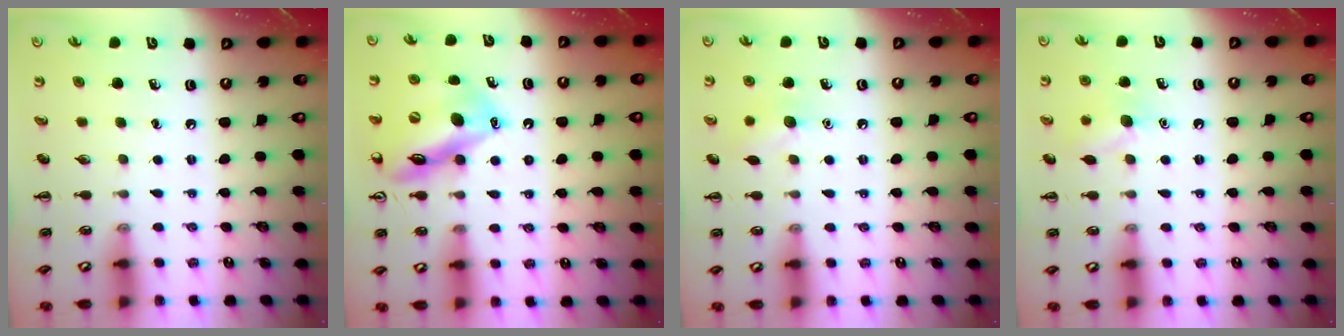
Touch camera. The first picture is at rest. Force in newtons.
{"total": 15.3, "press": 15.0, "slide": 2.8}
{"total": 8.4, "press": 8.1, "slide": 1.8}
{"total": 8.3, "press": 8.2, "slide": 1.1}